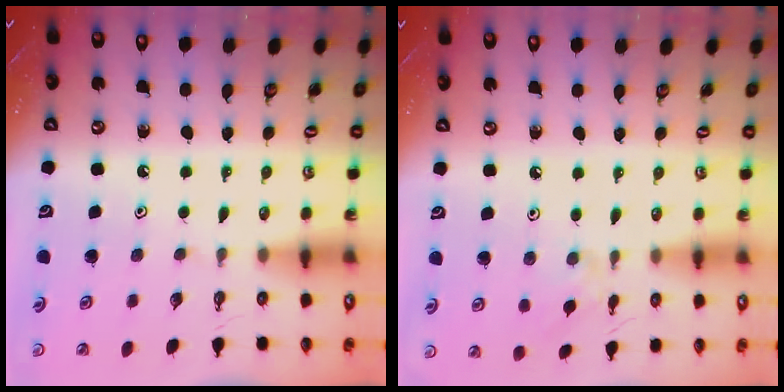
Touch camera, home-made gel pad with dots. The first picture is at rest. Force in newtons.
{"total": 2.1, "press": 2.1, "slide": 0.4}